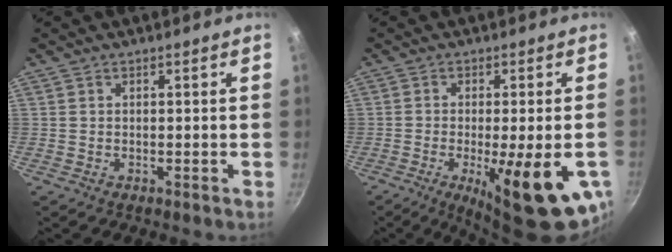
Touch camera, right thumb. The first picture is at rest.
{"total": 17.4, "force": [-5.8, 4.2, 15.9], "torque": [-0.199, -0.008, -0.074]}